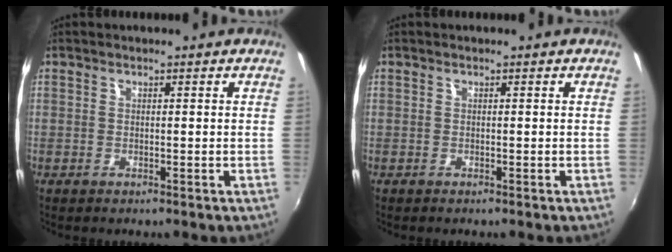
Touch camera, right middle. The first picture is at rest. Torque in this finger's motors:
{"motor_torque": [0.10, -0.06, 0.03, 0.01]}